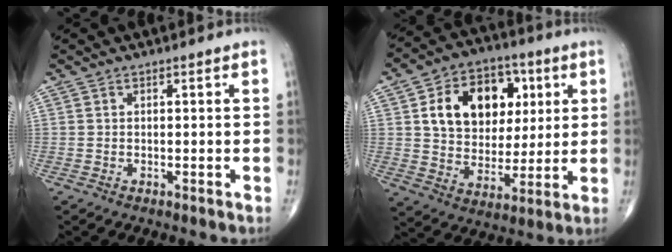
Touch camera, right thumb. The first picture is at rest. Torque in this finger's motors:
{"motor_torque": [0.37, 0.63, 0.32, 0.10, 0.11]}